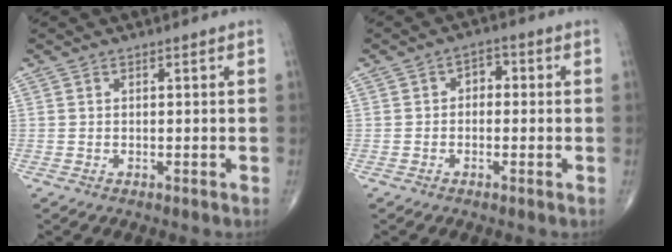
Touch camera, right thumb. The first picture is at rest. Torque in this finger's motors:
{"motor_torque": [0.29, -0.38, 0.23, 0.03, -0.02]}